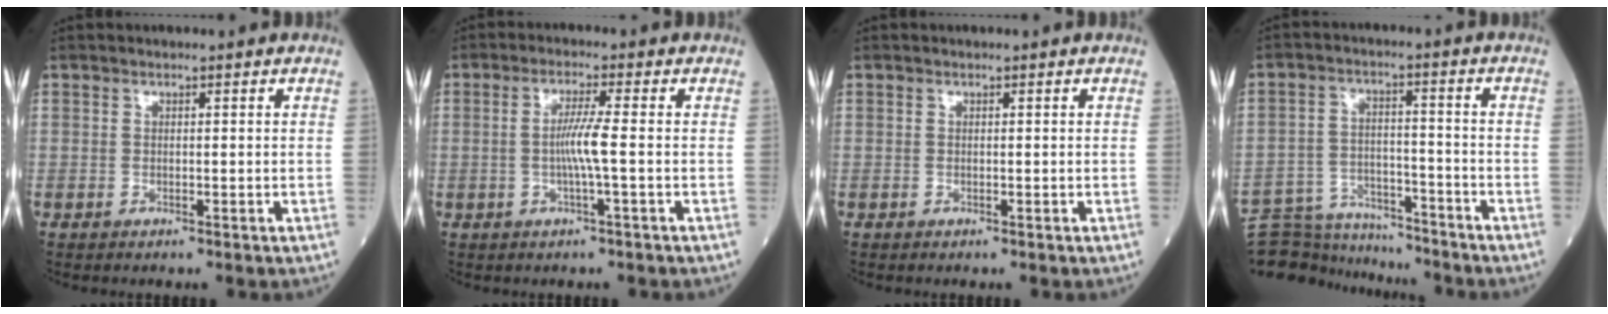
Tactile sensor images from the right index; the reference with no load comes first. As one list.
[{"total": 4.2, "force": [-0.6, -0.7, 4.1], "torque": [-0.083, 0.000, -0.012]}, {"total": 0.0}, {"total": 12.1, "force": [-11.8, 2.5, 1.0], "torque": [-0.015, 0.025, -0.187]}]